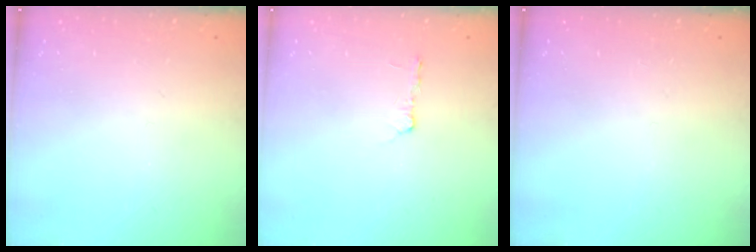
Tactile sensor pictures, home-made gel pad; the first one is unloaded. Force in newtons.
{"total": 2.4, "press": 2.3, "slide": 0.4}
{"total": 0.0}